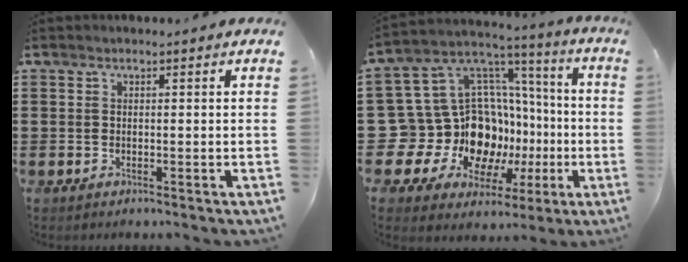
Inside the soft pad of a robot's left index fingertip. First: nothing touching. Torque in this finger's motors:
{"motor_torque": [1.82, 0.32, 0.57, 0.06]}